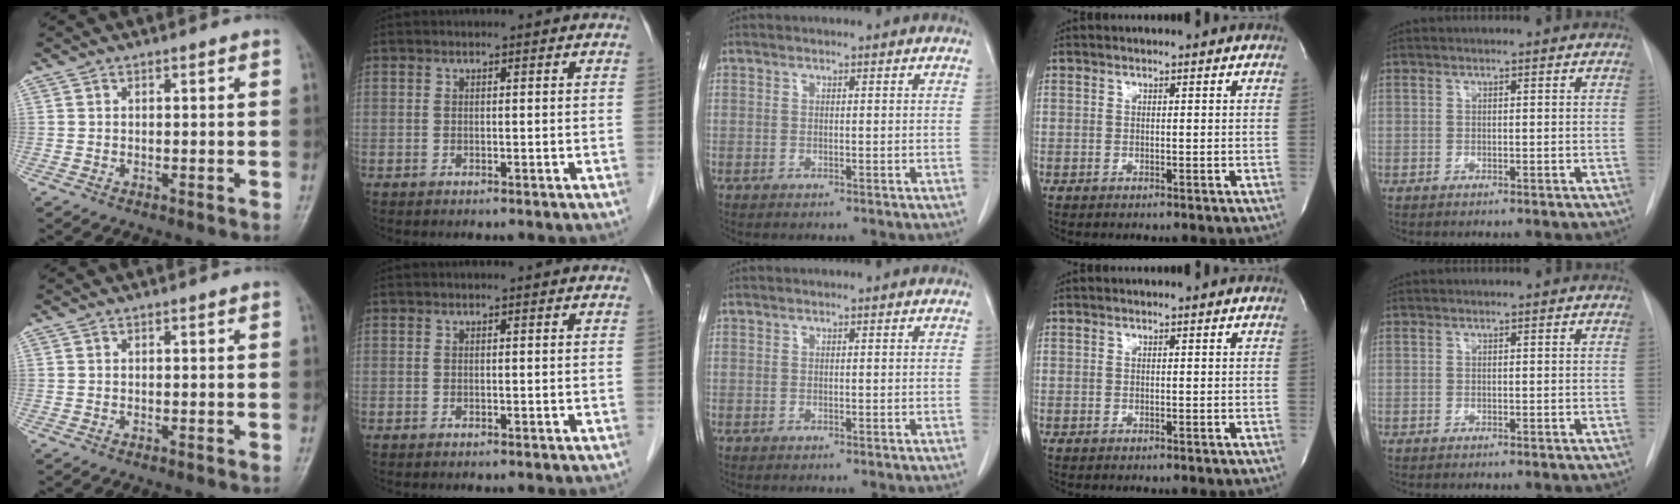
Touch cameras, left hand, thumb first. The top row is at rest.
{}